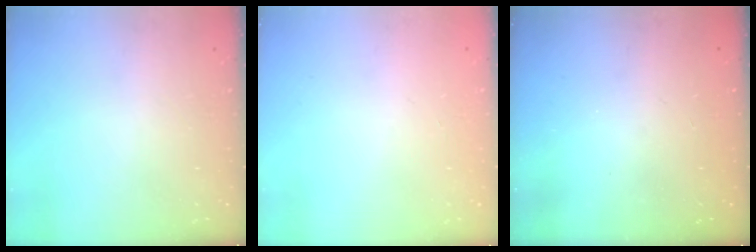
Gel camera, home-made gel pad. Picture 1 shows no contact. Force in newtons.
{"total": 0.0}
{"total": 0.0}